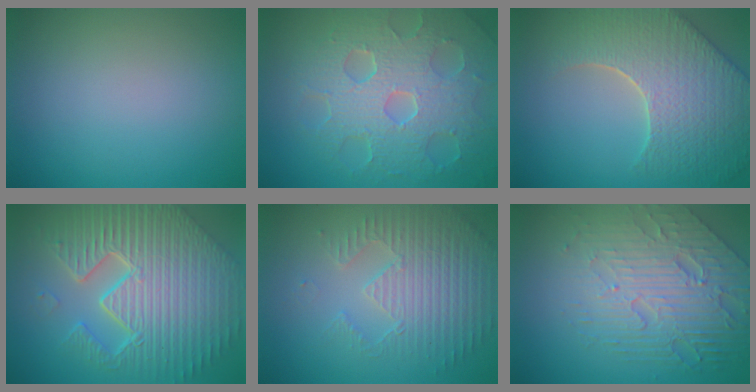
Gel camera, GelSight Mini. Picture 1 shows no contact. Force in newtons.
{"total": 8.6, "press": 6.1, "slide": 6.1}
{"total": 8.7, "press": 6.3, "slide": 6.0}
{"total": 11.4, "press": 7.4, "slide": 8.7}
{"total": 3.8, "press": 3.7, "slide": 1.0}
{"total": 7.8, "press": 5.4, "slide": 5.6}